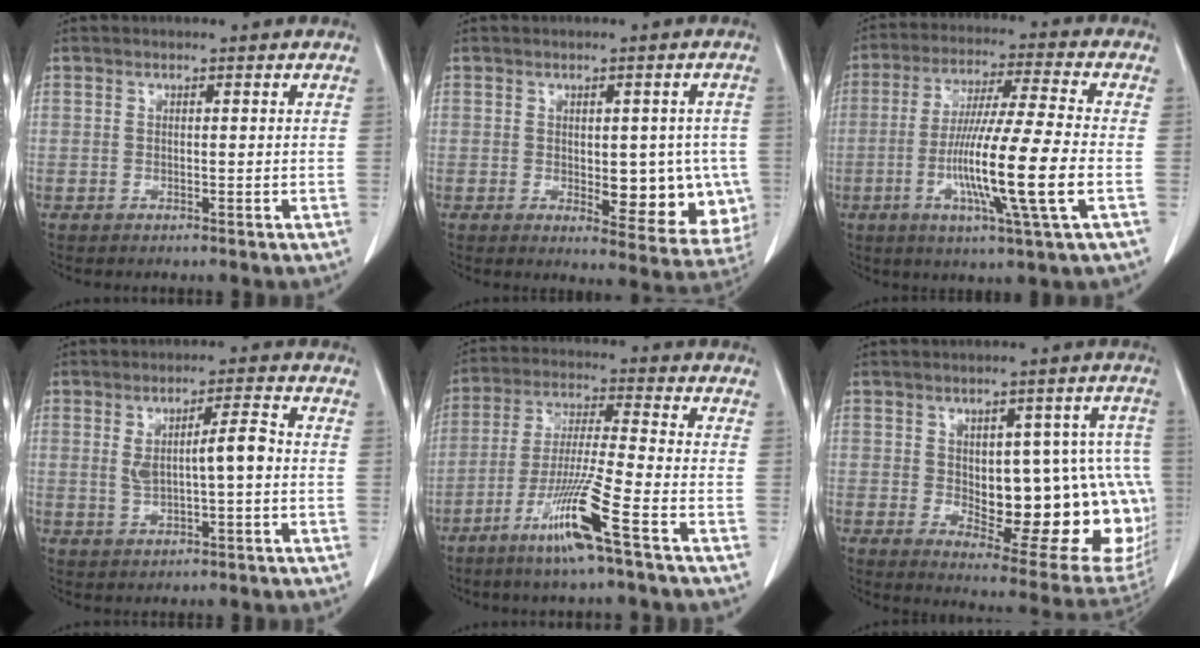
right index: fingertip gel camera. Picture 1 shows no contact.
{"total": 11.1, "force": [-1.2, 5.1, 9.8], "torque": [-0.105, -0.003, 0.000]}
{"total": 14.6, "force": [-3.5, -0.7, 14.2], "torque": [-0.271, -0.017, -0.070]}
{"total": 5.7, "force": [0.2, 1.0, 5.6], "torque": [-0.097, 0.012, 0.008]}
{"total": 11.4, "force": [-6.1, -1.0, 9.5], "torque": [-0.185, -0.023, -0.121]}
{"total": 21.2, "force": [-1.6, 8.7, 19.3], "torque": [-0.171, 0.022, 0.012]}